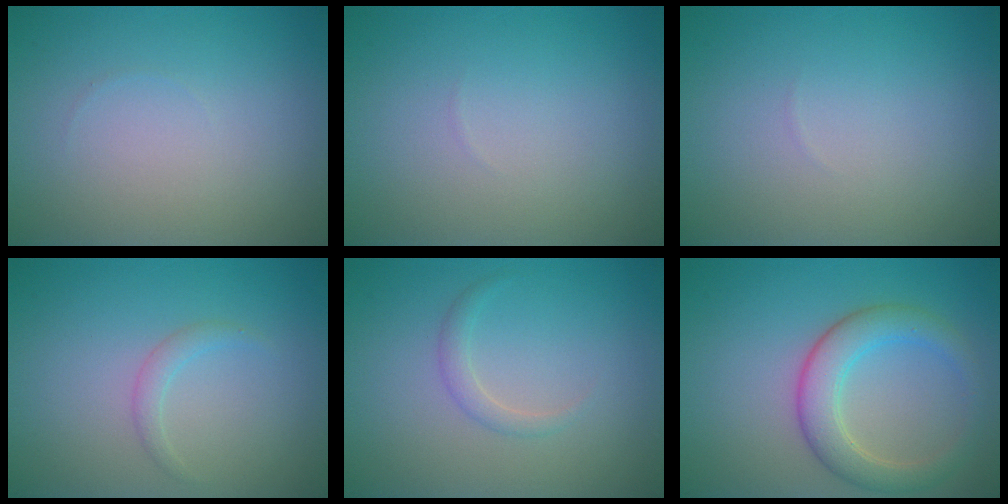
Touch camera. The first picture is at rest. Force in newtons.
{"total": 0.0}
{"total": 0.0}
{"total": 1.1, "press": 1.1, "slide": 0.1}
{"total": 0.7, "press": 0.7, "slide": 0.1}
{"total": 4.3, "press": 4.3, "slide": 0.2}